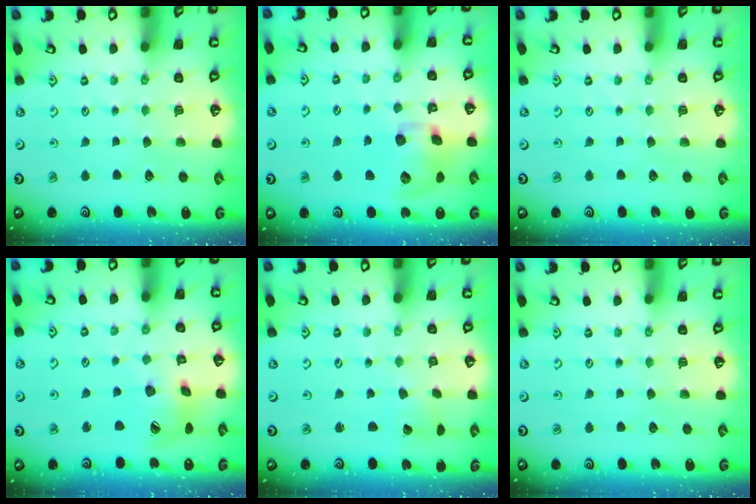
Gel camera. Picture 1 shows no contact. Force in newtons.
{"total": 11.7, "press": 11.5, "slide": 1.8}
{"total": 0.0}
{"total": 13.4, "press": 13.3, "slide": 1.8}
{"total": 3.5, "press": 3.5, "slide": 0.1}
{"total": 0.0}